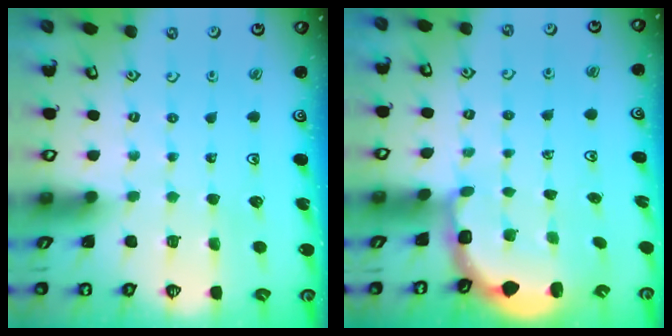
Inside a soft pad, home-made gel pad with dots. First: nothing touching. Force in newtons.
{"total": 2.8, "press": 2.5, "slide": 1.4}